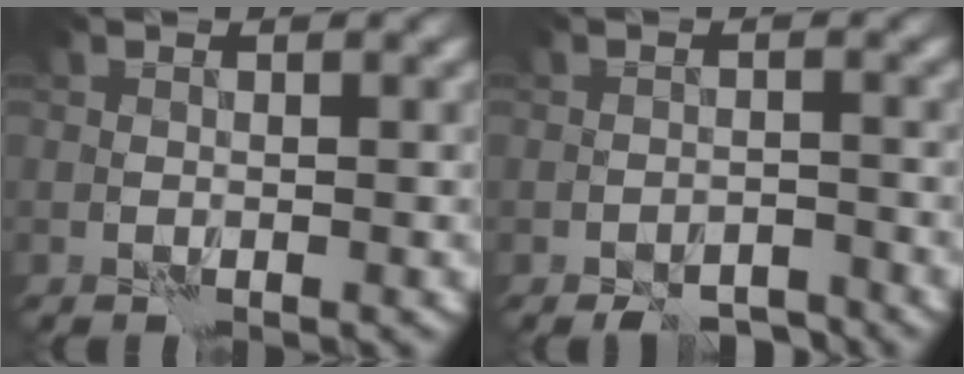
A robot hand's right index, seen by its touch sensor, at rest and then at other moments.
{"total": 3.8, "force": [-3.4, 1.3, 1.1], "torque": [-0.009, -0.002, -0.053]}